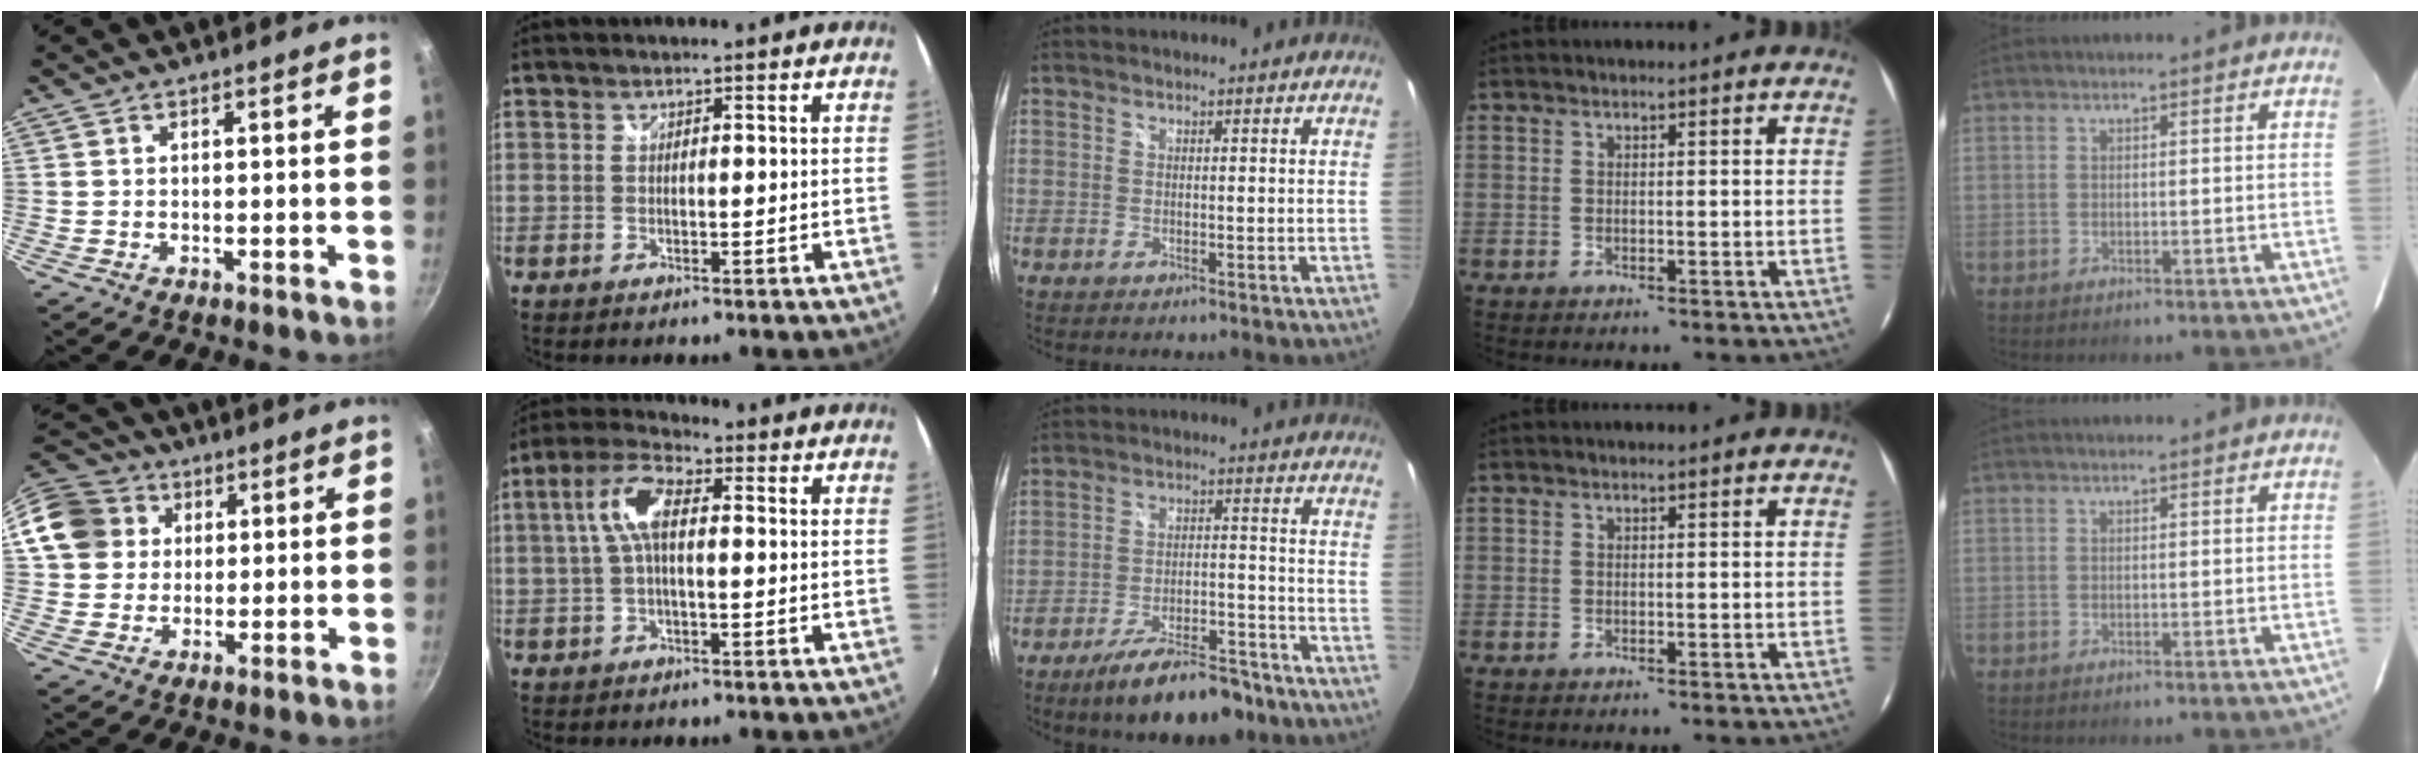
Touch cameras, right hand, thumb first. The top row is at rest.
{"thumb": {"total": 13.1, "force": [3.2, 11.6, 5.1], "torque": [-0.085, 0.025, 0.052]}, "index": {"total": 7.4, "force": [0.5, 2.9, 6.8], "torque": [-0.142, 0.021, 0.008]}, "middle": {"total": 13.7, "force": [-10.8, 4.1, 7.4], "torque": [-0.131, -0.002, -0.158]}}